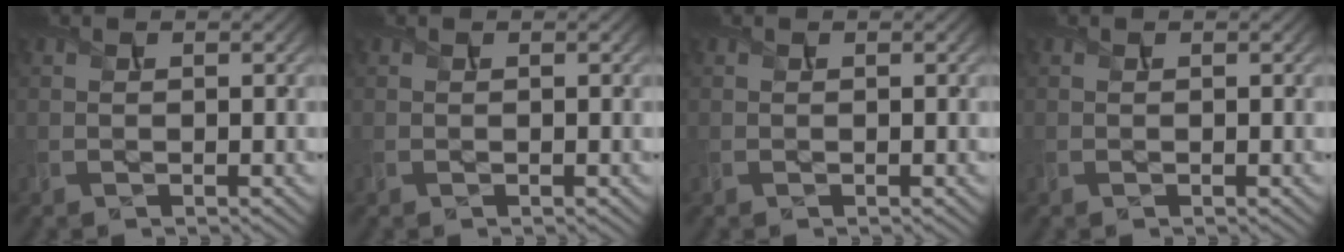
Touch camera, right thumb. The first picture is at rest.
{"total": 0.0}
{"total": 0.0}
{"total": 0.0}